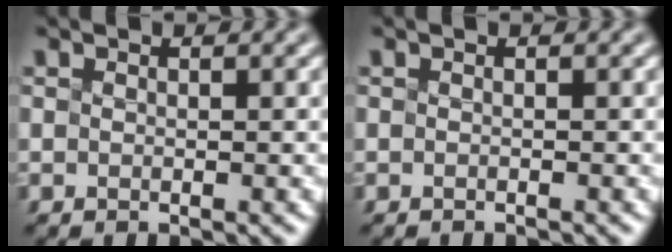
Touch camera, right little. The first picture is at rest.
{"total": 0.9, "force": [-0.9, 0.1, 0.2], "torque": [0.003, -0.004, -0.015]}